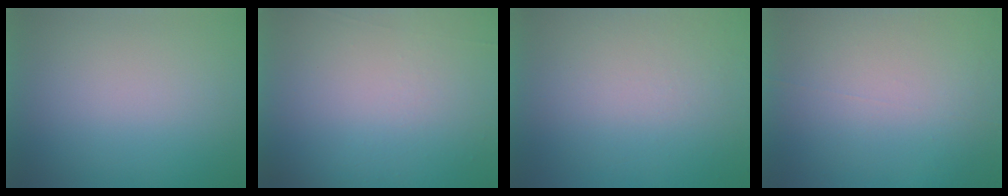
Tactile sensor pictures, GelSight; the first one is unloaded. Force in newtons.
{"total": 5.8}
{"total": 8.3}
{"total": 7.3}